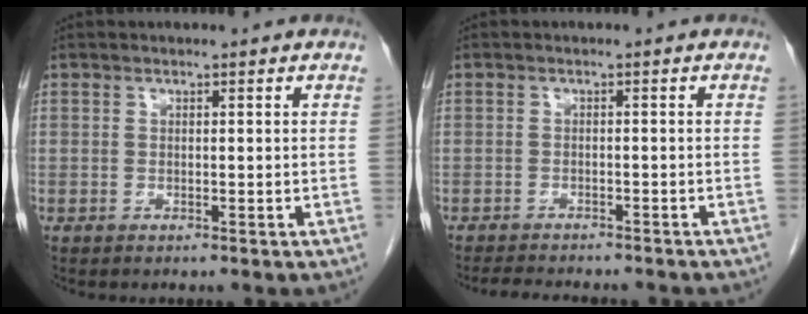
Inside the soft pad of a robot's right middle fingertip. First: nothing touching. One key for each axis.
{"total": 8.4, "fx": -7.5, "fy": 1.7, "fz": 3.4, "tx": -0.050, "ty": -0.006, "tz": -0.100}